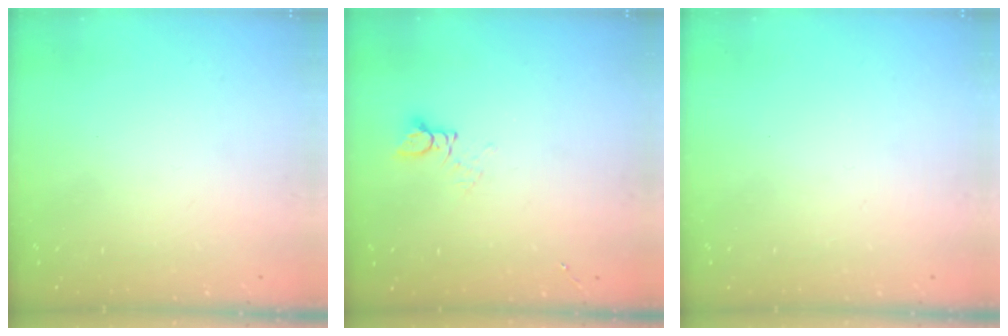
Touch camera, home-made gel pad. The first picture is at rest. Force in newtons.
{"total": 2.9, "press": 2.9, "slide": 0.2}
{"total": 0.0}